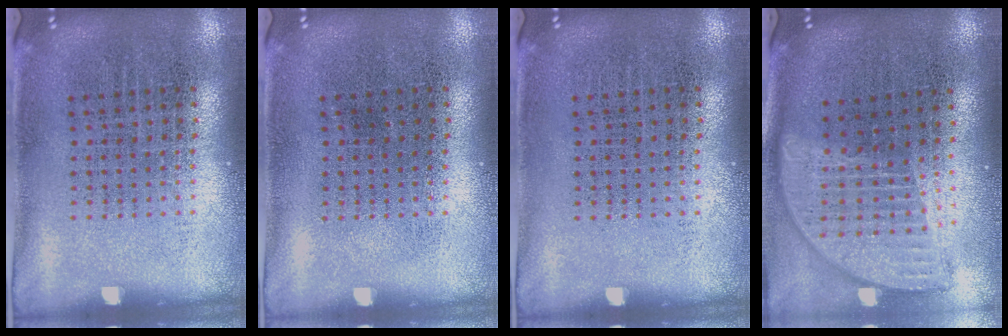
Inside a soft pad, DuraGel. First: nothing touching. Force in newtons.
{"total": 0.0}
{"total": 0.0}
{"total": 1.9, "press": 1.5, "slide": 1.2}